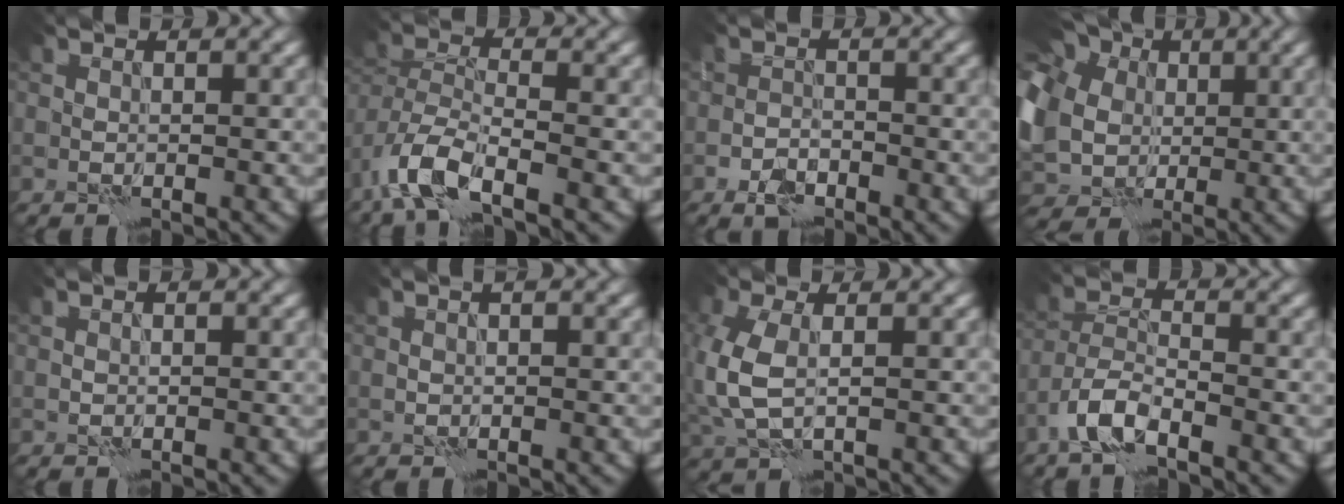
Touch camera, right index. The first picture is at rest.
{"total": 5.8, "force": [-3.5, 2.4, 4.1], "torque": [-0.082, -0.002, -0.078]}
{"total": 2.3, "force": [-1.6, 1.2, 1.2], "torque": [-0.021, 0.002, -0.033]}
{"total": 12.4, "force": [2.3, 10.1, 6.8], "torque": [-0.165, 0.003, 0.014]}
{"total": 0.0}
{"total": 0.6, "force": [0.2, 0.0, 0.6], "torque": [-0.011, 0.006, 0.004]}
{"total": 4.8, "force": [-0.2, 2.6, 4.0], "torque": [-0.119, -0.002, -0.001]}
{"total": 3.7, "force": [-2.6, 1.1, 2.4], "torque": [-0.050, 0.005, -0.062]}